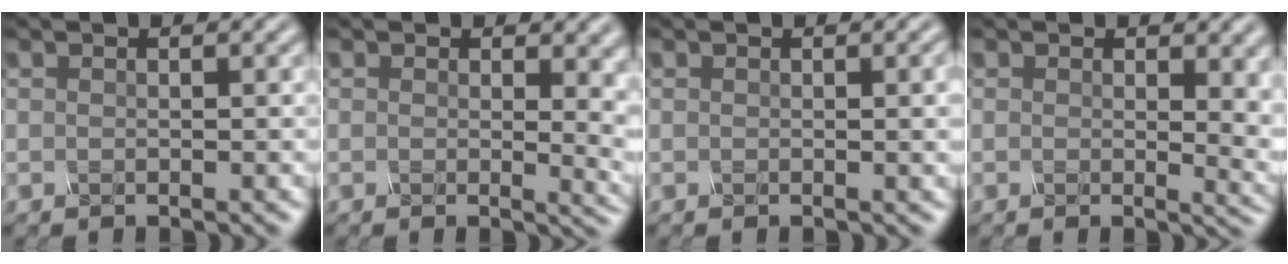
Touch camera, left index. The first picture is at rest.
{"total": 5.3, "force": [0.7, 2.6, 4.6], "torque": [-0.030, -0.007, 0.010]}
{"total": 1.7, "force": [0.2, 0.4, 1.7], "torque": [-0.017, 0.002, -0.001]}
{"total": 4.3, "force": [0.8, 1.8, 3.8], "torque": [-0.038, -0.008, 0.011]}